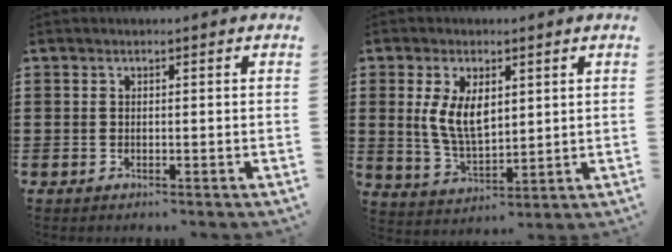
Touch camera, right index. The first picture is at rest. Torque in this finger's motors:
{"motor_torque": [1.04, -0.24, 0.53, 0.21]}